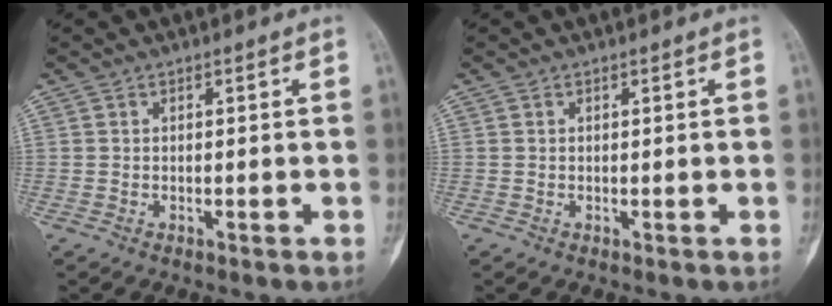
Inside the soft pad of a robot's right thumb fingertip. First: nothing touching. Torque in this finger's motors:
{"motor_torque": [0.03, 0.02, 0.00, 0.00, 0.00]}